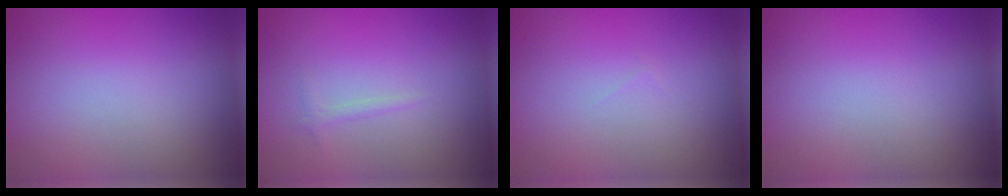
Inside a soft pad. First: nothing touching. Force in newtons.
{"total": 0.6, "press": 0.6, "slide": 0.1}
{"total": 0.0}
{"total": 0.0}